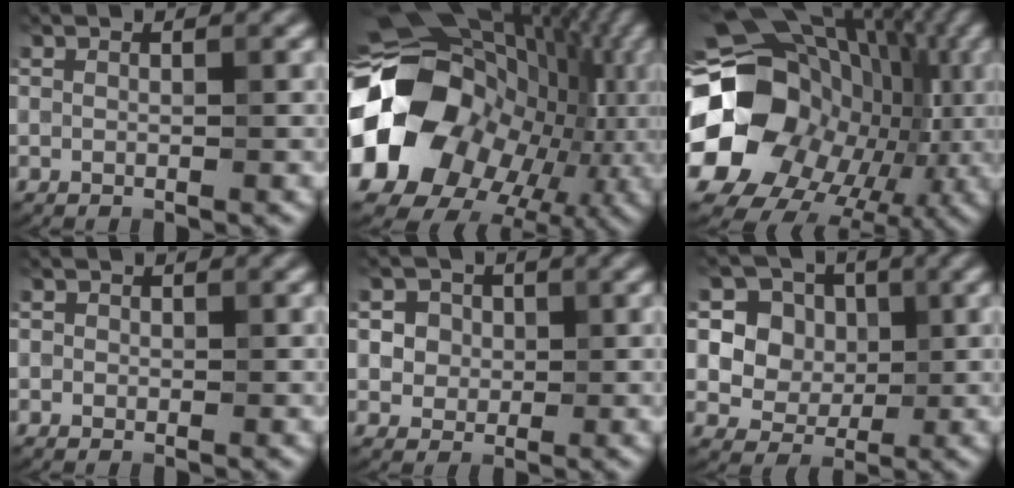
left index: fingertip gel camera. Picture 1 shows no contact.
{"total": 21.2, "force": [-3.6, 17.6, 11.2], "torque": [-0.220, -0.037, -0.069]}
{"total": 23.4, "force": [-2.2, 20.5, 10.9], "torque": [-0.197, -0.010, -0.067]}
{"total": 0.8, "force": [0.1, 0.8, 0.1], "torque": [0.003, -0.005, -0.002]}
{"total": 4.5, "force": [1.4, 3.9, 1.8], "torque": [-0.024, 0.012, 0.018]}
{"total": 6.4, "force": [1.6, 5.5, 2.7], "torque": [-0.048, 0.008, 0.020]}